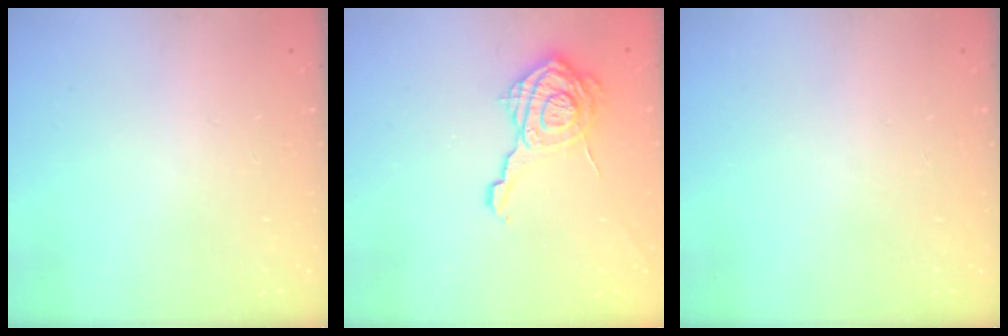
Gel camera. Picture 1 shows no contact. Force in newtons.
{"total": 16.1, "press": 16.1, "slide": 0.5}
{"total": 0.0}